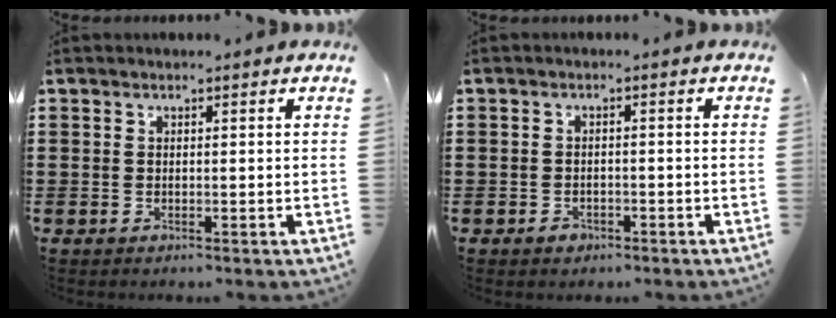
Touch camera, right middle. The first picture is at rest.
{"total": 1.2, "force": [-0.9, 0.7, 0.4], "torque": [-0.012, -0.002, -0.020]}